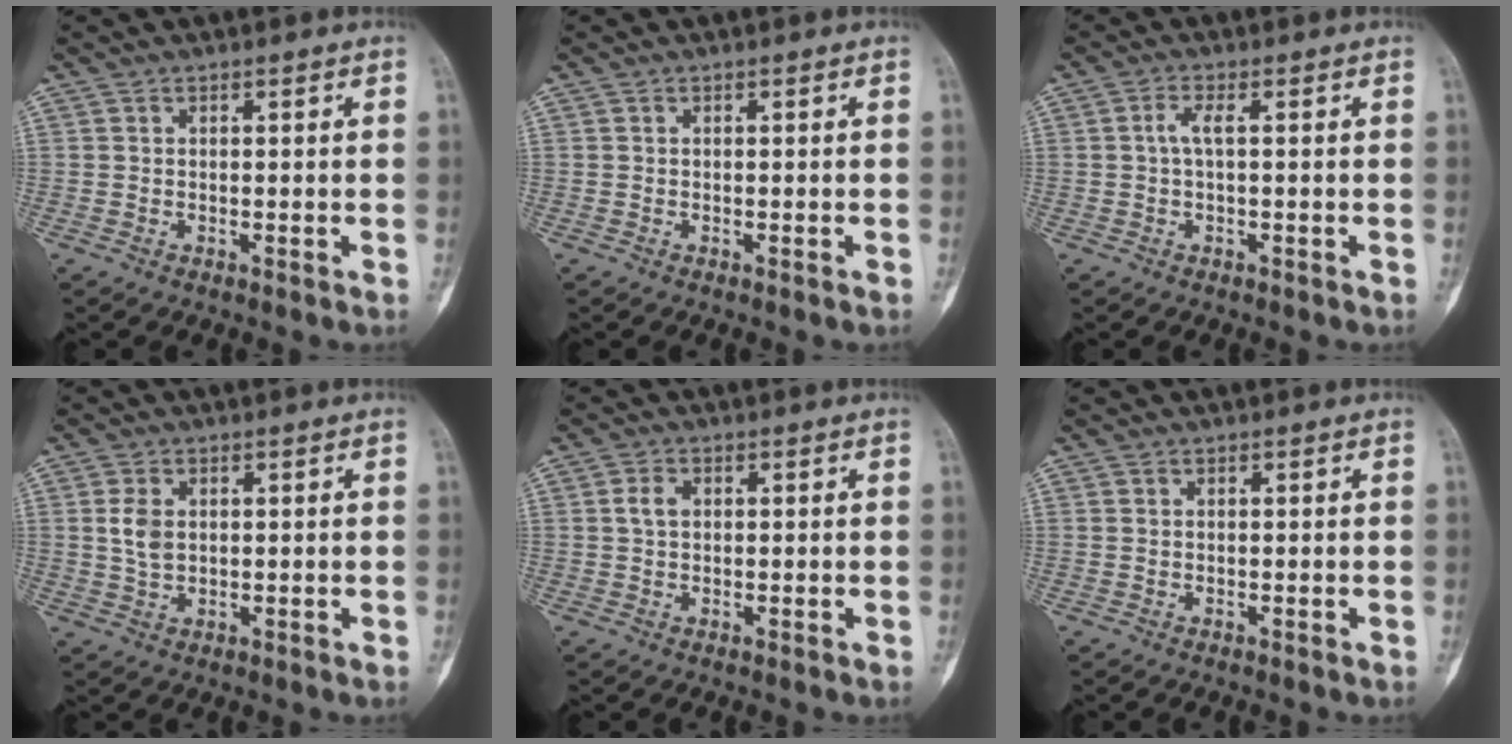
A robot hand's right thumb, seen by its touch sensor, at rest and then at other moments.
{"total": 0.0}
{"total": 2.2, "force": [0.1, 0.6, 2.2], "torque": [-0.052, 0.008, 0.002]}
{"total": 4.0, "force": [0.7, 2.6, 2.9], "torque": [-0.054, -0.002, 0.016]}
{"total": 2.6, "force": [0.5, 1.8, 1.8], "torque": [-0.035, 0.005, 0.007]}
{"total": 0.0}